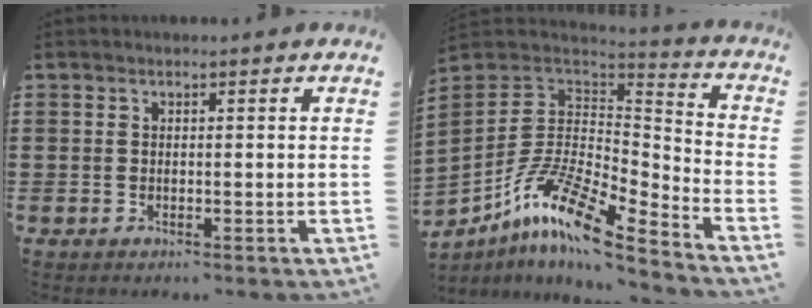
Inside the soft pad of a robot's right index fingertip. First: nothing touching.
{"total": 12.6, "force": [-8.2, 3.1, 9.1], "torque": [-0.187, 0.003, -0.165]}